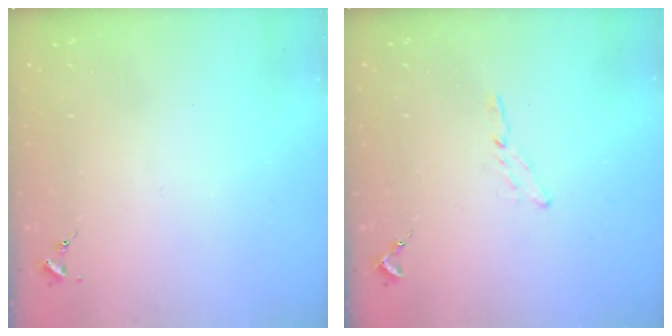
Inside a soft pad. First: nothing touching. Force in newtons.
{"total": 3.5, "press": 3.5, "slide": 0.4}